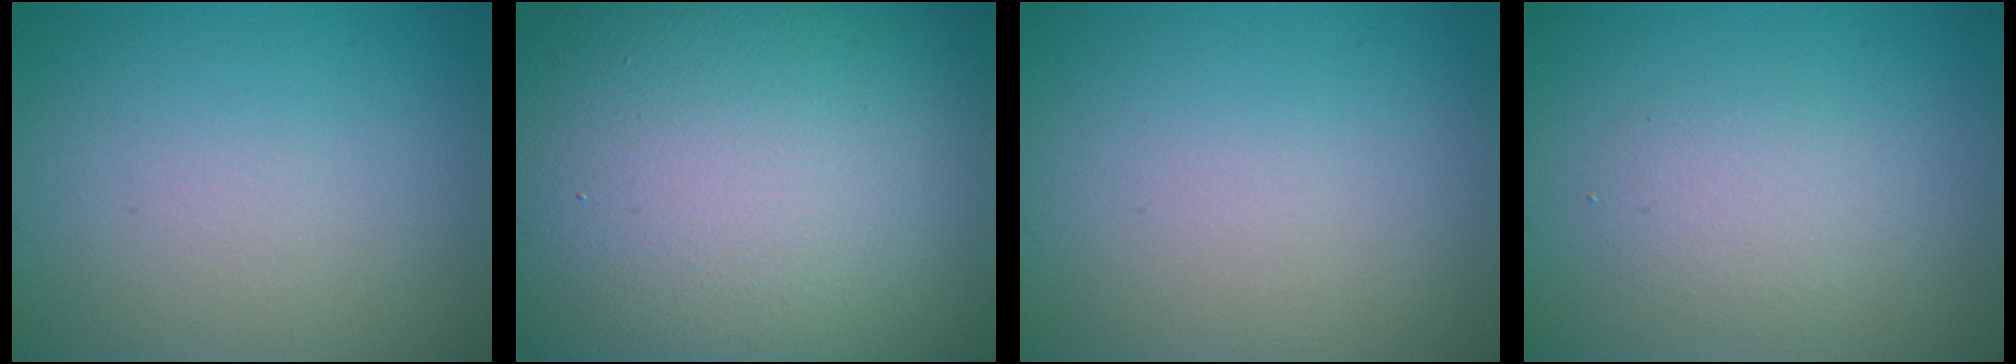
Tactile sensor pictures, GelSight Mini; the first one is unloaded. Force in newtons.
{"total": 22.3, "press": 22.3, "slide": 1.1}
{"total": 0.0}
{"total": 2.1, "press": 2.1, "slide": 0.1}